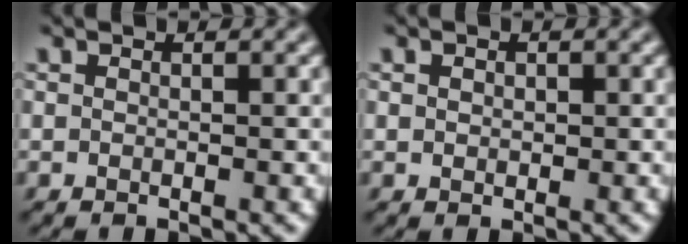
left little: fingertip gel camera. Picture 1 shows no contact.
{"total": 0.6, "force": [0.1, 0.5, 0.3], "torque": [-0.008, 0.001, 0.002]}